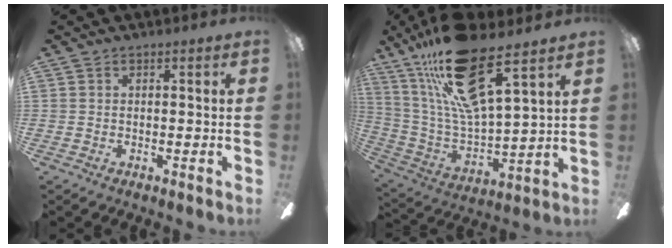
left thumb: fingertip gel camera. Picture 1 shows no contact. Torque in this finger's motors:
{"motor_torque": [0.45, 0.47, 1.64, -1.13, 0.32]}